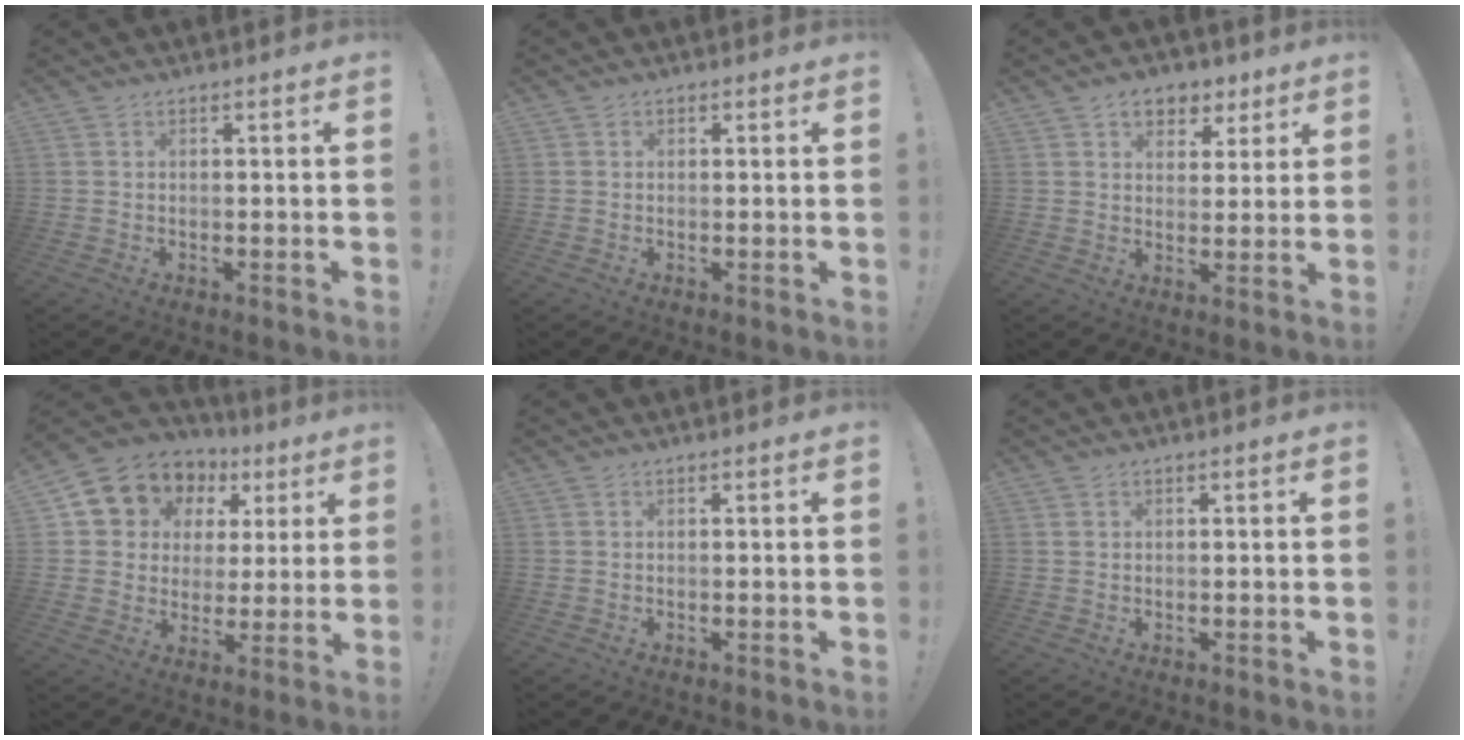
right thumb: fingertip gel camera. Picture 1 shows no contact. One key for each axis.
{"total": 0.6, "fx": 0.2, "fy": 0.5, "fz": 0.0, "tx": 0.002, "ty": 0.000, "tz": 0.003}
{"total": 7.7, "fx": 4.3, "fy": 5.7, "fz": 2.8, "tx": -0.033, "ty": -0.020, "tz": 0.081}
{"total": 9.8, "fx": 5.0, "fy": 8.1, "fz": 2.4, "tx": -0.041, "ty": -0.039, "tz": 0.102}
{"total": 0.0}
{"total": 0.5, "fx": 0.3, "fy": 0.4, "fz": 0.1, "tx": -0.006, "ty": 0.004, "tz": 0.006}